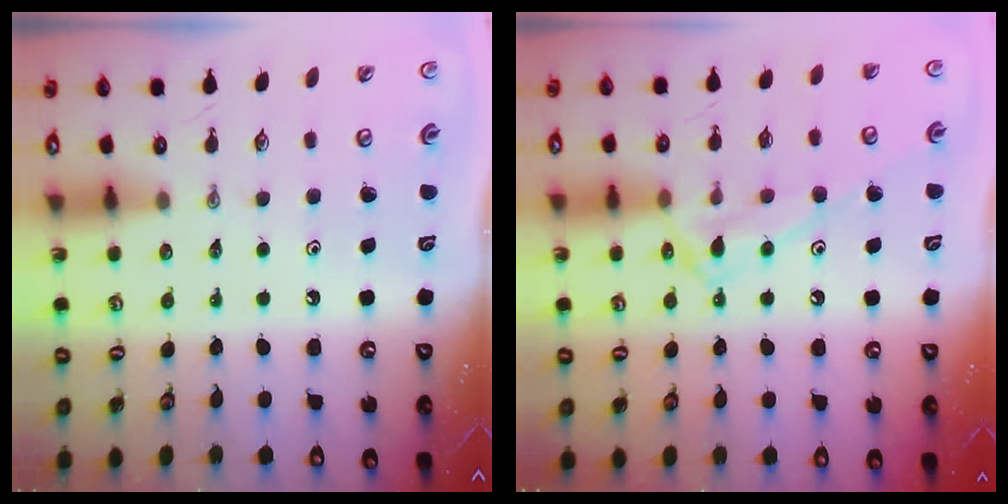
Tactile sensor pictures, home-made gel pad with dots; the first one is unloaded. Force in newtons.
{"total": 12.9, "press": 12.9, "slide": 1.0}